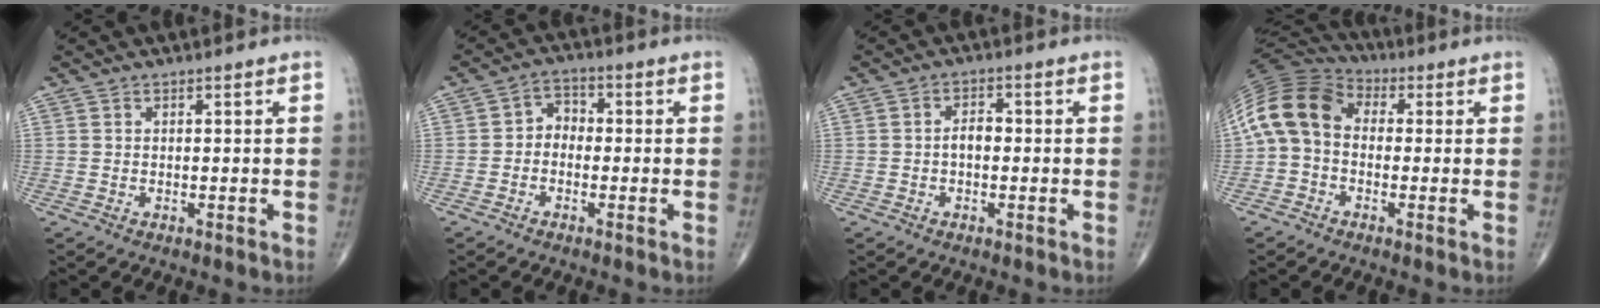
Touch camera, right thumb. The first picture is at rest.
{"total": 3.9, "force": [-0.7, 3.1, 2.2], "torque": [-0.015, 0.019, -0.028]}
{"total": 2.7, "force": [-0.4, 1.6, 2.1], "torque": [-0.026, 0.011, -0.012]}
{"total": 12.2, "force": [-0.2, 8.9, 8.4], "torque": [-0.164, 0.034, -0.021]}